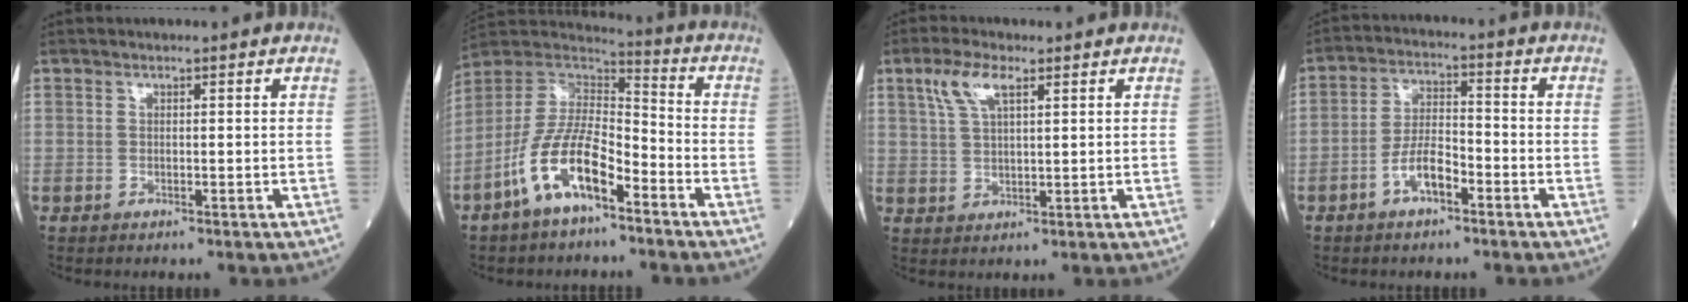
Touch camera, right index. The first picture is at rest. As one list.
[{"total": 12.5, "force": [-6.7, 4.0, 9.7], "torque": [-0.199, 0.007, -0.130]}, {"total": 5.3, "force": [2.9, 1.6, 4.2], "torque": [-0.095, 0.014, 0.060]}, {"total": 5.9, "force": [-3.2, 2.0, 4.6], "torque": [-0.090, 0.010, -0.061]}]